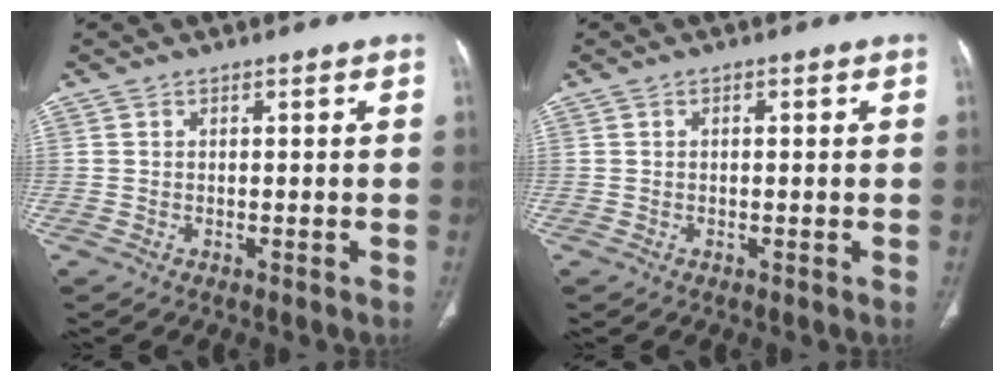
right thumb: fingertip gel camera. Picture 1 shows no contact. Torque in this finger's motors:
{"motor_torque": [-0.54, 0.19, -0.39, 0.24, -0.01]}